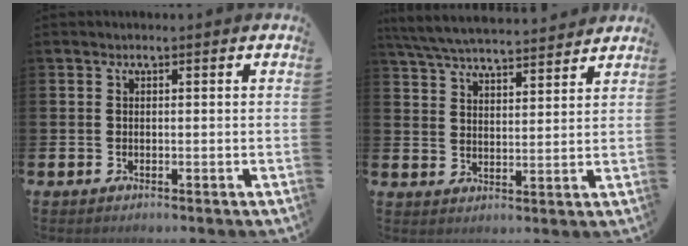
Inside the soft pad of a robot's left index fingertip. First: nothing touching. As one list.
[{"total": 6.4, "force": [6.3, 0.6, 1.3], "torque": [-0.052, -0.035, 0.113]}]